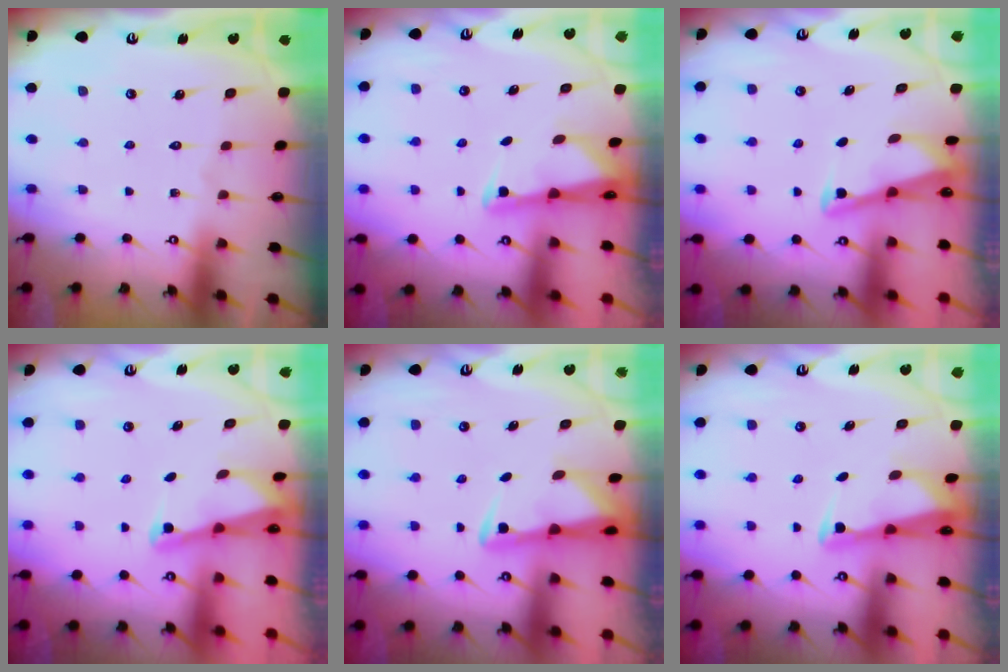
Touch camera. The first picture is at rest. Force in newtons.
{"total": 1.9, "press": 1.9, "slide": 0.3}
{"total": 2.9, "press": 2.9, "slide": 0.4}
{"total": 1.4, "press": 1.4, "slide": 0.2}
{"total": 2.9, "press": 2.9, "slide": 0.5}
{"total": 2.8, "press": 2.7, "slide": 0.6}